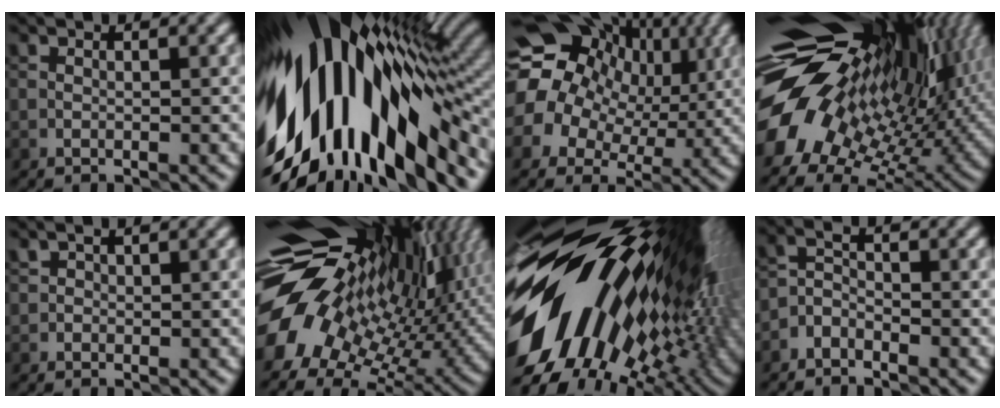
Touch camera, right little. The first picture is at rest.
{"total": 16.2, "force": [-2.6, 8.5, 13.5], "torque": [-0.234, -0.009, -0.044]}
{"total": 19.4, "force": [4.6, 16.6, 8.8], "torque": [-0.177, 0.038, 0.045]}
{"total": 17.7, "force": [4.6, 9.4, 14.2], "torque": [-0.228, 0.000, 0.103]}
{"total": 0.6, "force": [0.3, 0.5, 0.0], "torque": [0.007, 0.003, 0.007]}
{"total": 16.6, "force": [3.9, 9.8, 12.8], "torque": [-0.190, -0.002, 0.100]}
{"total": 20.2, "force": [1.6, 10.8, 17.0], "torque": [-0.290, -0.022, 0.016]}
{"total": 1.8, "force": [-1.5, 0.8, 0.5], "torque": [-0.007, 0.011, -0.035]}